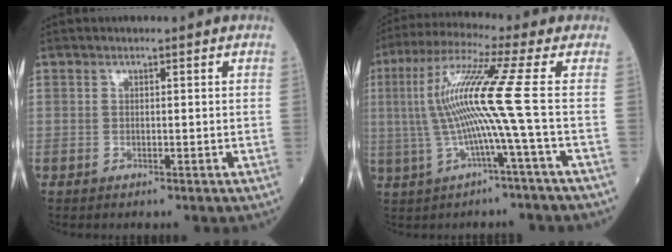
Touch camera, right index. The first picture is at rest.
{"total": 11.1, "force": [-0.4, -2.2, 10.9], "torque": [-0.219, 0.016, -0.008]}